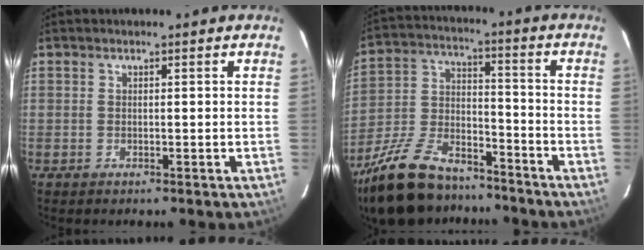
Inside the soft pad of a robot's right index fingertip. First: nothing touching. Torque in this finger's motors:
{"motor_torque": [1.04, -1.10, 0.32, 0.11]}